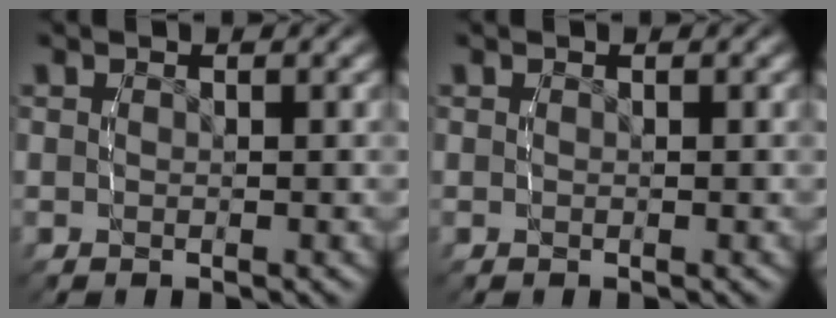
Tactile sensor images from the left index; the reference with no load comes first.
{"total": 0.0}